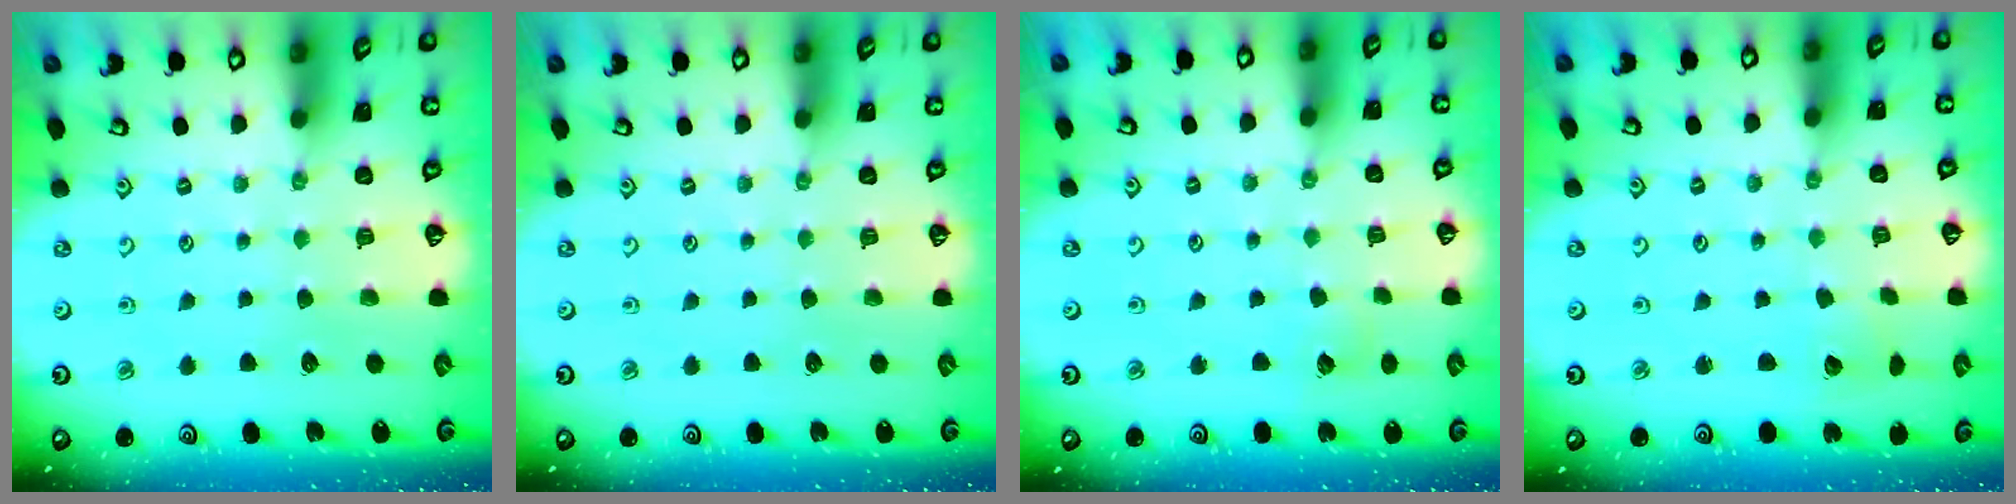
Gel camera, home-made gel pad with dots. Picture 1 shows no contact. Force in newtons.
{"total": 0.0}
{"total": 3.6, "press": 3.6, "slide": 0.3}
{"total": 3.7, "press": 3.7, "slide": 0.3}